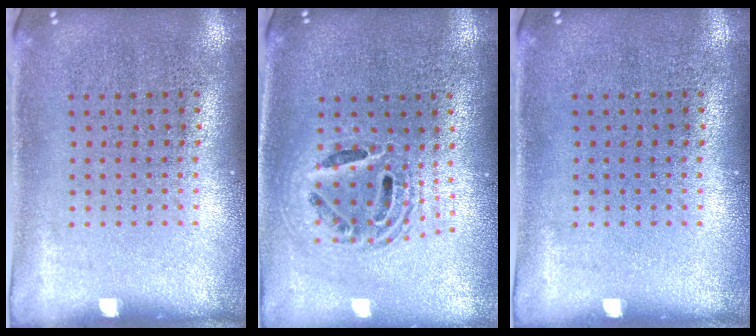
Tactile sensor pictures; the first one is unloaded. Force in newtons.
{"total": 1.8, "press": 1.5, "slide": 1.1}
{"total": 0.0}